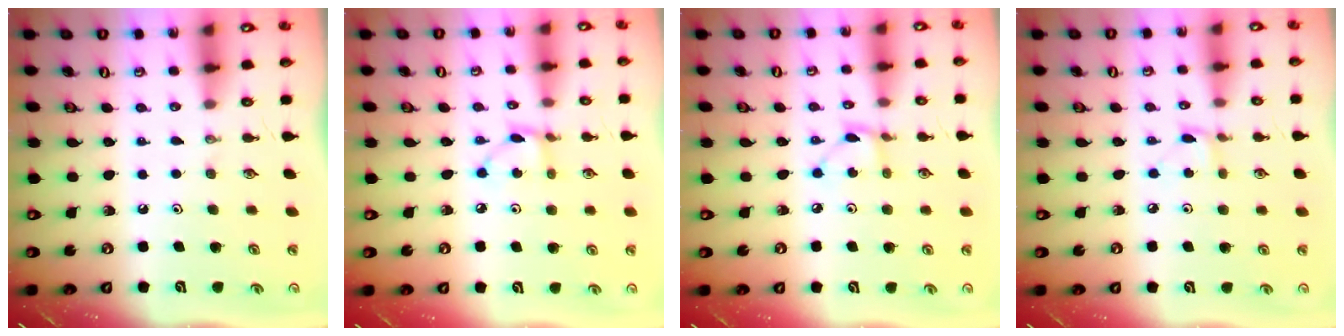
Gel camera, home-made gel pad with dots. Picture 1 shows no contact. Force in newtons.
{"total": 3.4, "press": 3.4, "slide": 0.2}
{"total": 2.6, "press": 2.6, "slide": 0.1}
{"total": 2.8, "press": 2.8, "slide": 0.3}